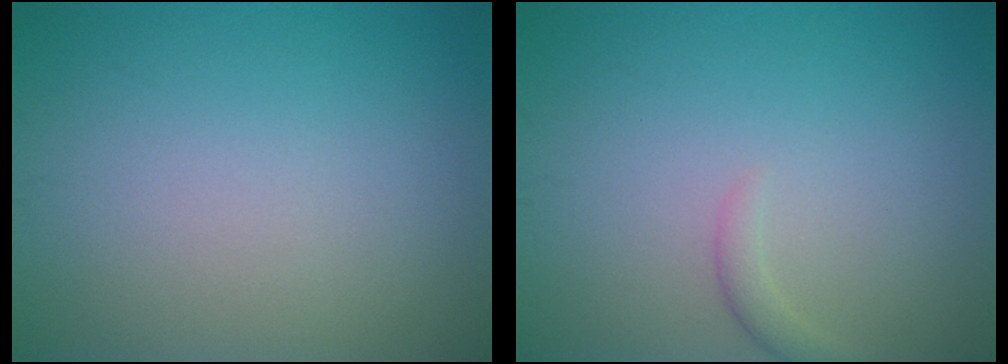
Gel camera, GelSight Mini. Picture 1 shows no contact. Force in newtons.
{"total": 1.1, "press": 1.1, "slide": 0.2}